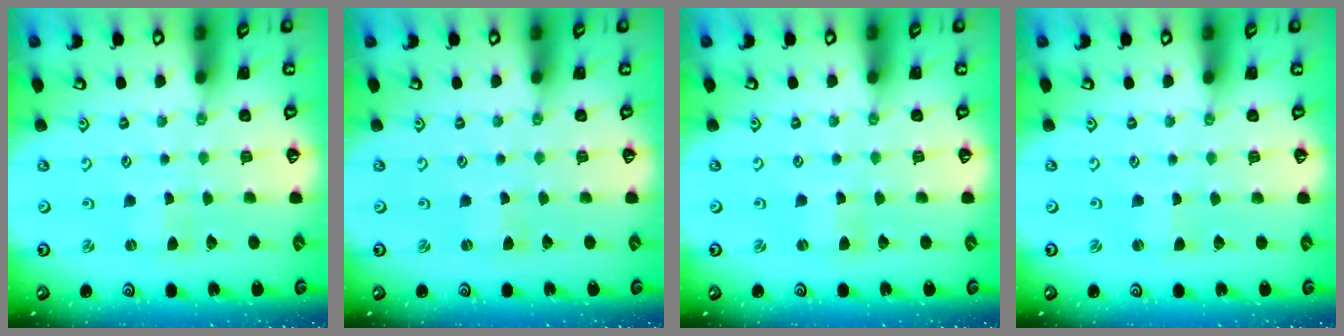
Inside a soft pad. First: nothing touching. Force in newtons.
{"total": 0.0}
{"total": 0.5, "press": 0.5, "slide": 0.2}
{"total": 0.0}